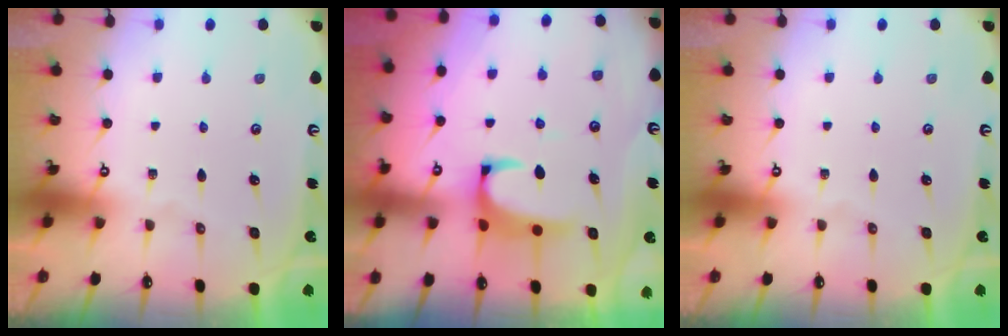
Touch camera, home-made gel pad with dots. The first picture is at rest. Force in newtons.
{"total": 2.6, "press": 2.4, "slide": 1.1}
{"total": 0.0}